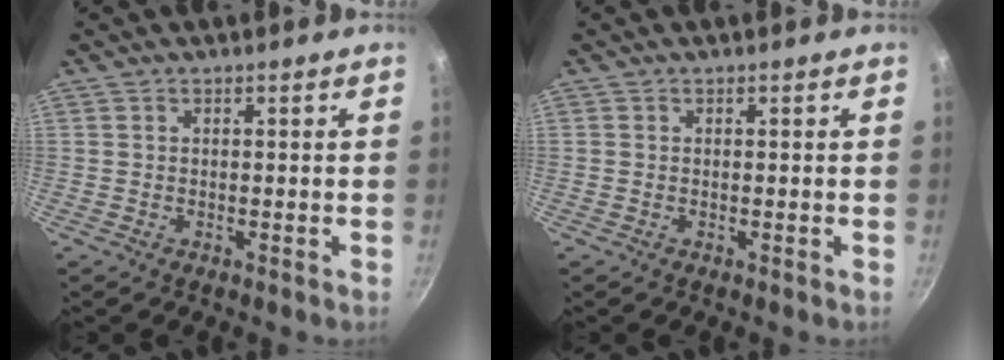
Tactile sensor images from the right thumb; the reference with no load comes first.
{"total": 0.0}